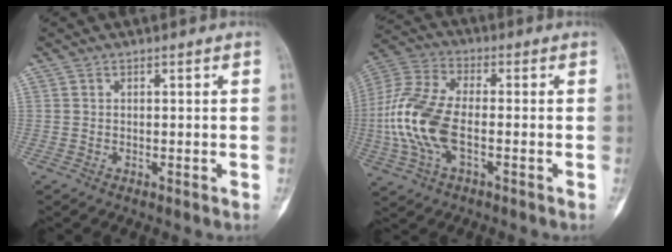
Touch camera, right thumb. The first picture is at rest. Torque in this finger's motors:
{"motor_torque": [1.63, 1.83, 1.35, -1.16, 0.52]}